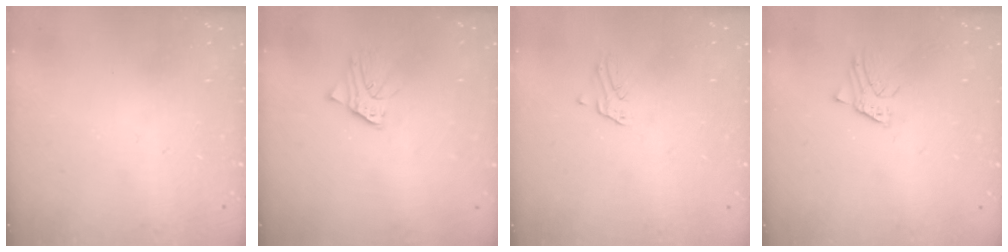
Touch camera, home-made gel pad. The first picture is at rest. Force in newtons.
{"total": 1.6, "press": 1.6, "slide": 0.3}
{"total": 1.8, "press": 1.8, "slide": 0.1}
{"total": 2.1, "press": 2.1, "slide": 0.1}